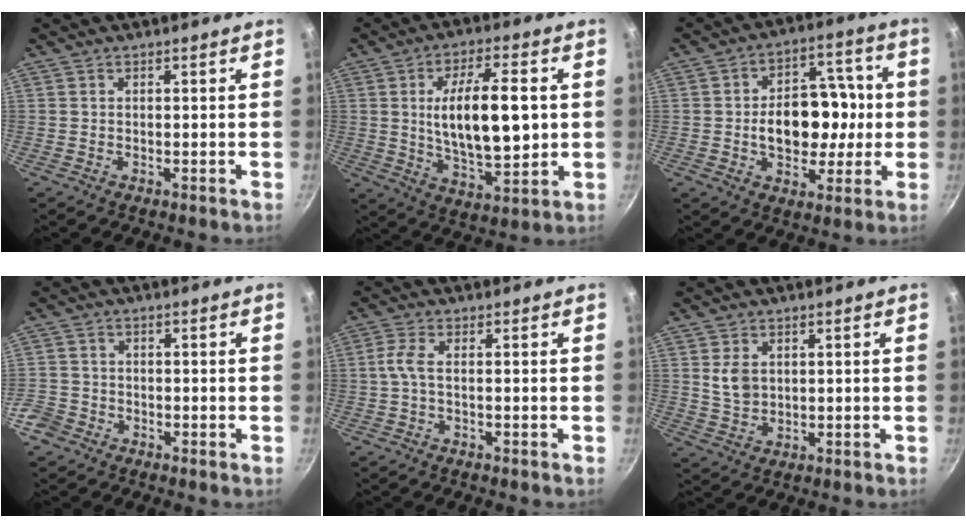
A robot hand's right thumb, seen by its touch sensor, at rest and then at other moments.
{"total": 16.2, "force": [1.6, 6.8, 14.6], "torque": [-0.226, -0.009, 0.032]}
{"total": 14.9, "force": [-0.7, 10.2, 10.9], "torque": [-0.117, 0.033, -0.005]}
{"total": 3.6, "force": [-2.3, 2.7, 0.5], "torque": [0.003, 0.013, -0.050]}
{"total": 3.1, "force": [-0.2, 1.2, 2.9], "torque": [-0.073, 0.003, -0.010]}
{"total": 4.4, "force": [1.1, 3.3, 2.8], "torque": [-0.039, -0.008, 0.027]}